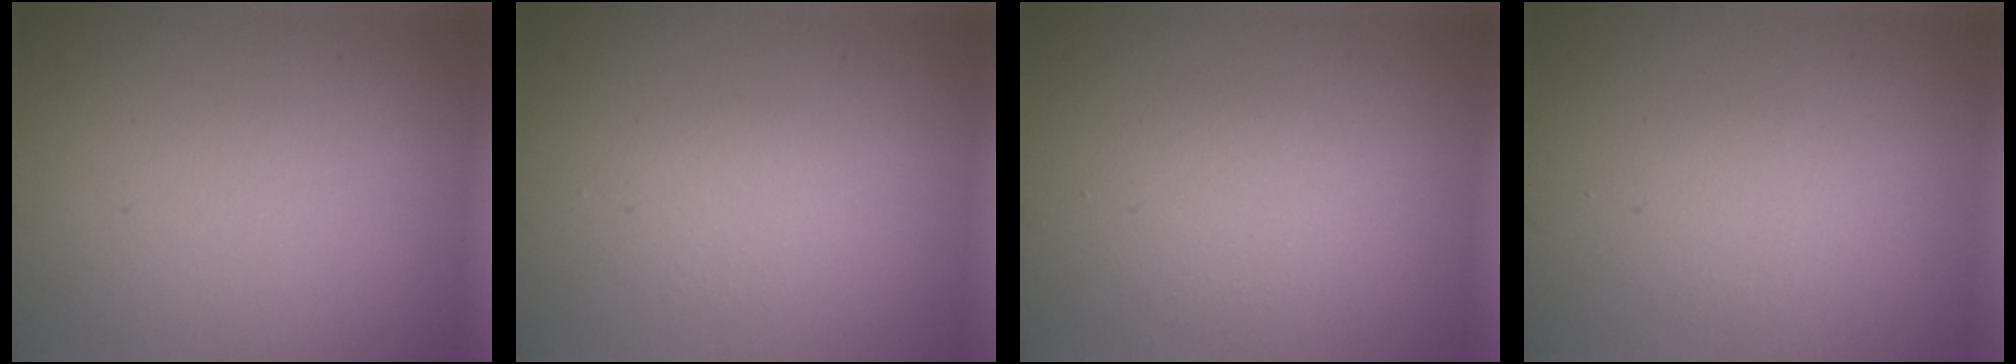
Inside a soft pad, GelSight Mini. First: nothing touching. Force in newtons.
{"total": 1.4, "press": 1.4, "slide": 0.1}
{"total": 2.0, "press": 2.0, "slide": 0.1}
{"total": 1.4, "press": 1.4, "slide": 0.0}